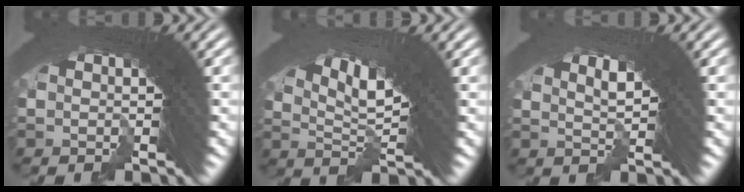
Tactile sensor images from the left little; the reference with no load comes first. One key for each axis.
{"total": 7.8, "fx": 1.7, "fy": 3.7, "fz": 6.6, "tx": -0.119, "ty": -0.007, "tz": 0.030}
{"total": 3.0, "fx": 0.4, "fy": 1.5, "fz": 2.6, "tx": -0.056, "ty": -0.011, "tz": 0.010}